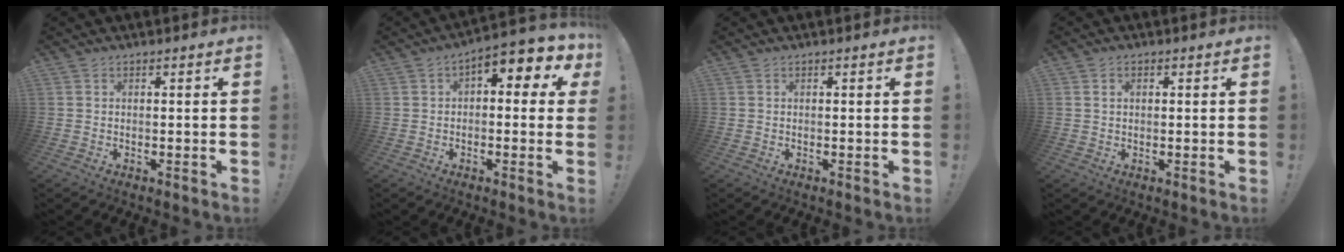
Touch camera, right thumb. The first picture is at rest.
{"total": 5.8, "force": [1.9, 3.1, 4.6], "torque": [-0.047, -0.018, 0.032]}
{"total": 0.0}
{"total": 1.6, "force": [0.5, 1.2, 1.0], "torque": [-0.013, 0.003, 0.007]}